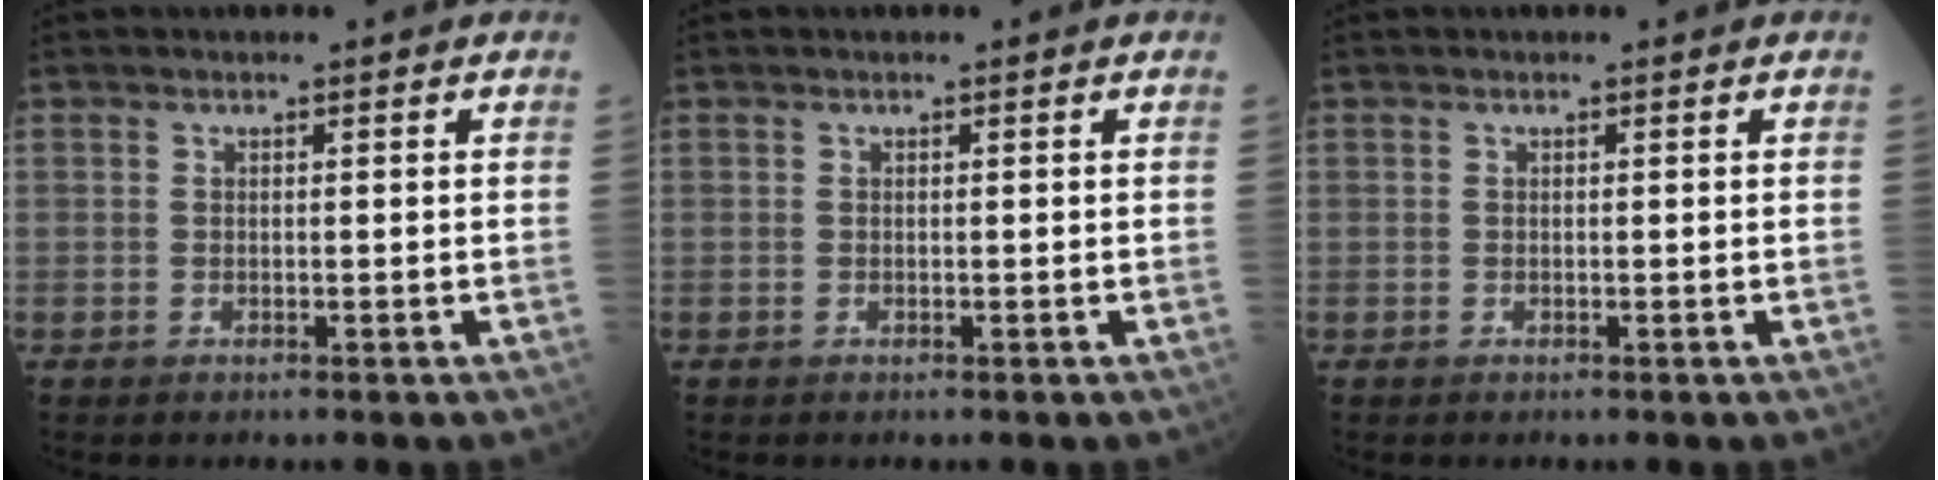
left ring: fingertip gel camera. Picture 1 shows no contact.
{"total": 0.0}
{"total": 0.0}